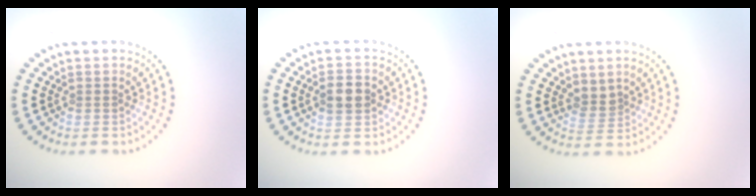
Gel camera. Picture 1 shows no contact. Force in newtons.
{"total": 3.0, "press": 3.0, "slide": 0.0}
{"total": 1.9, "press": 1.4, "slide": 1.2}